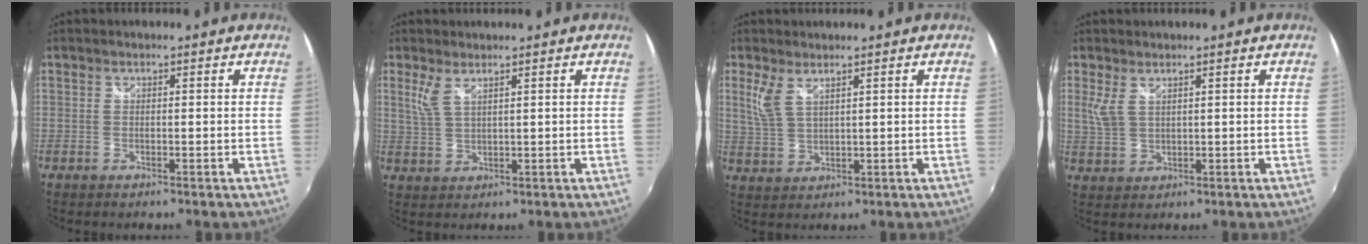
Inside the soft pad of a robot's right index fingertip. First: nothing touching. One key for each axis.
{"total": 3.4, "fx": 2.2, "fy": 0.9, "fz": 2.5, "tx": -0.054, "ty": -0.003, "tz": 0.046}
{"total": 4.5, "fx": 2.7, "fy": 1.6, "fz": 3.3, "tx": -0.075, "ty": -0.003, "tz": 0.058}
{"total": 3.4, "fx": 1.8, "fy": 1.5, "fz": 2.5, "tx": -0.054, "ty": -0.003, "tz": 0.038}